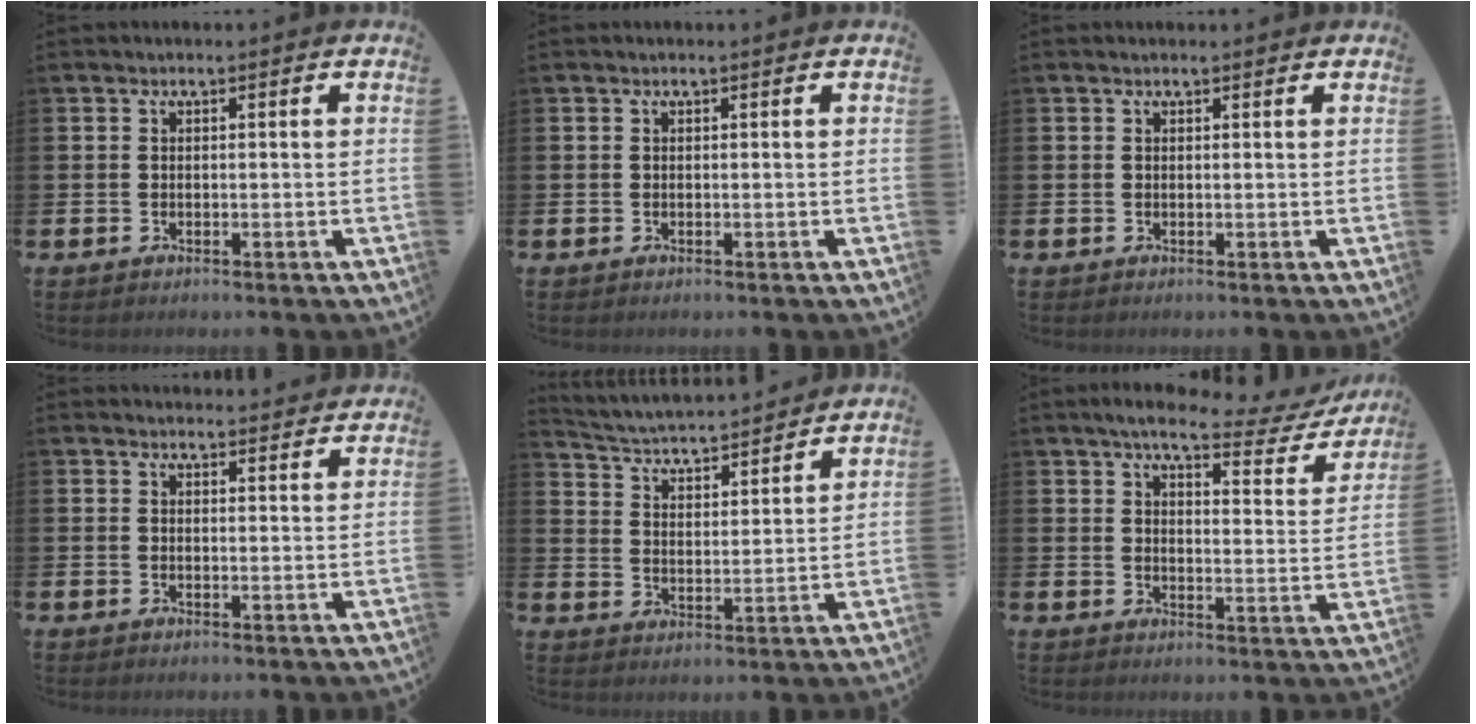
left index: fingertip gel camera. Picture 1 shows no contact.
{"total": 0.0}
{"total": 0.5, "force": [0.5, 0.1, 0.1], "torque": [0.009, -0.004, 0.007]}
{"total": 2.5, "force": [2.4, 0.5, -0.1], "torque": [0.009, -0.016, 0.042]}
{"total": 4.3, "force": [4.2, 0.4, 0.7], "torque": [-0.036, -0.043, 0.066]}
{"total": 5.8, "force": [4.8, 1.4, 2.9], "torque": [-0.054, -0.031, 0.074]}